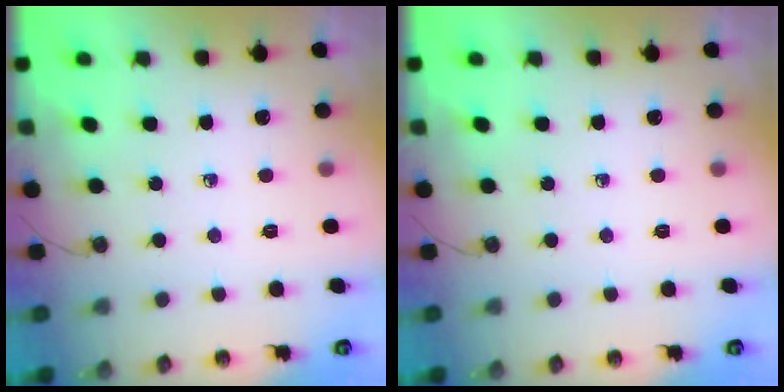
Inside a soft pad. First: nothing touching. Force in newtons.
{"total": 0.0}